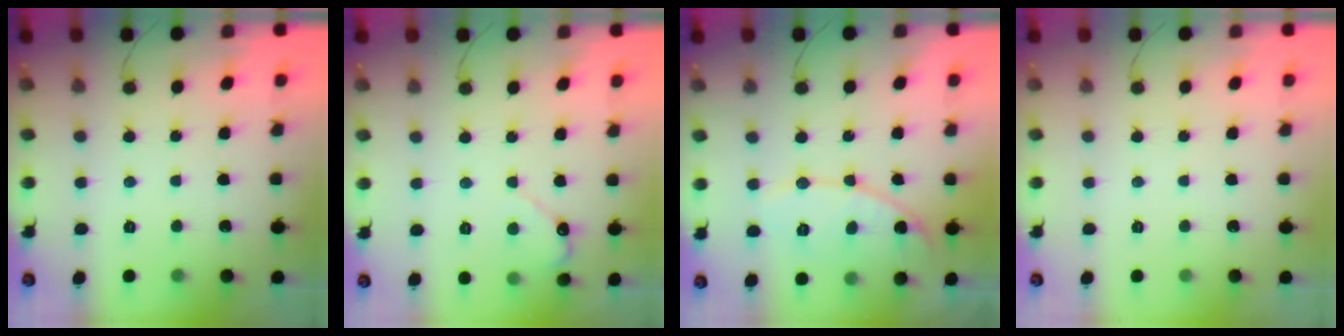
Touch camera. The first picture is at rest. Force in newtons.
{"total": 3.0, "press": 3.0, "slide": 0.3}
{"total": 9.3, "press": 9.3, "slide": 0.8}
{"total": 0.0}